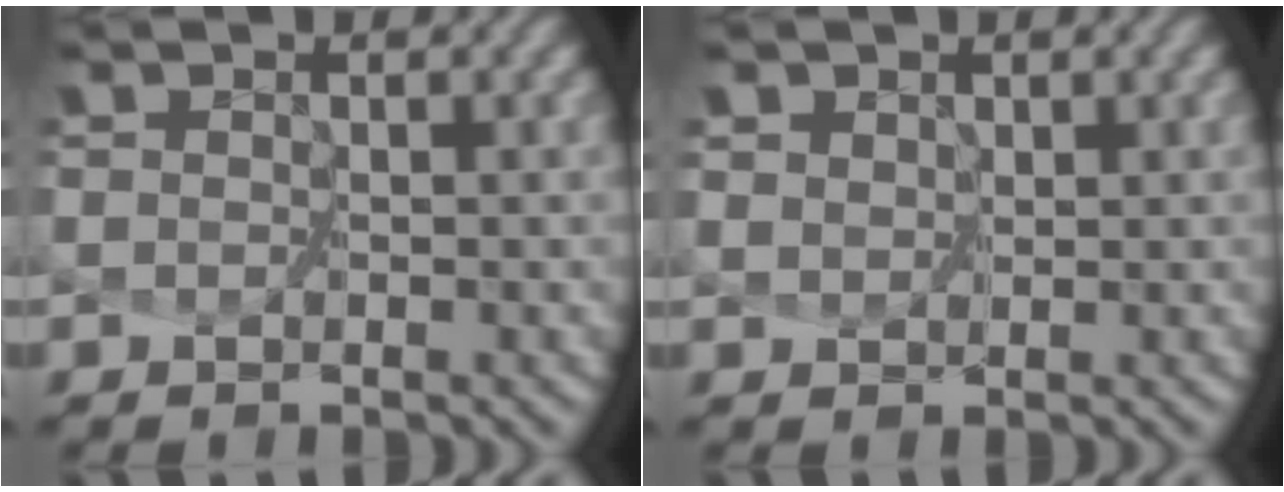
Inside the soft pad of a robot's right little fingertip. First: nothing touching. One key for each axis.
{"total": 3.3, "fx": 1.6, "fy": 2.4, "fz": 1.6, "tx": -0.035, "ty": 0.021, "tz": 0.010}